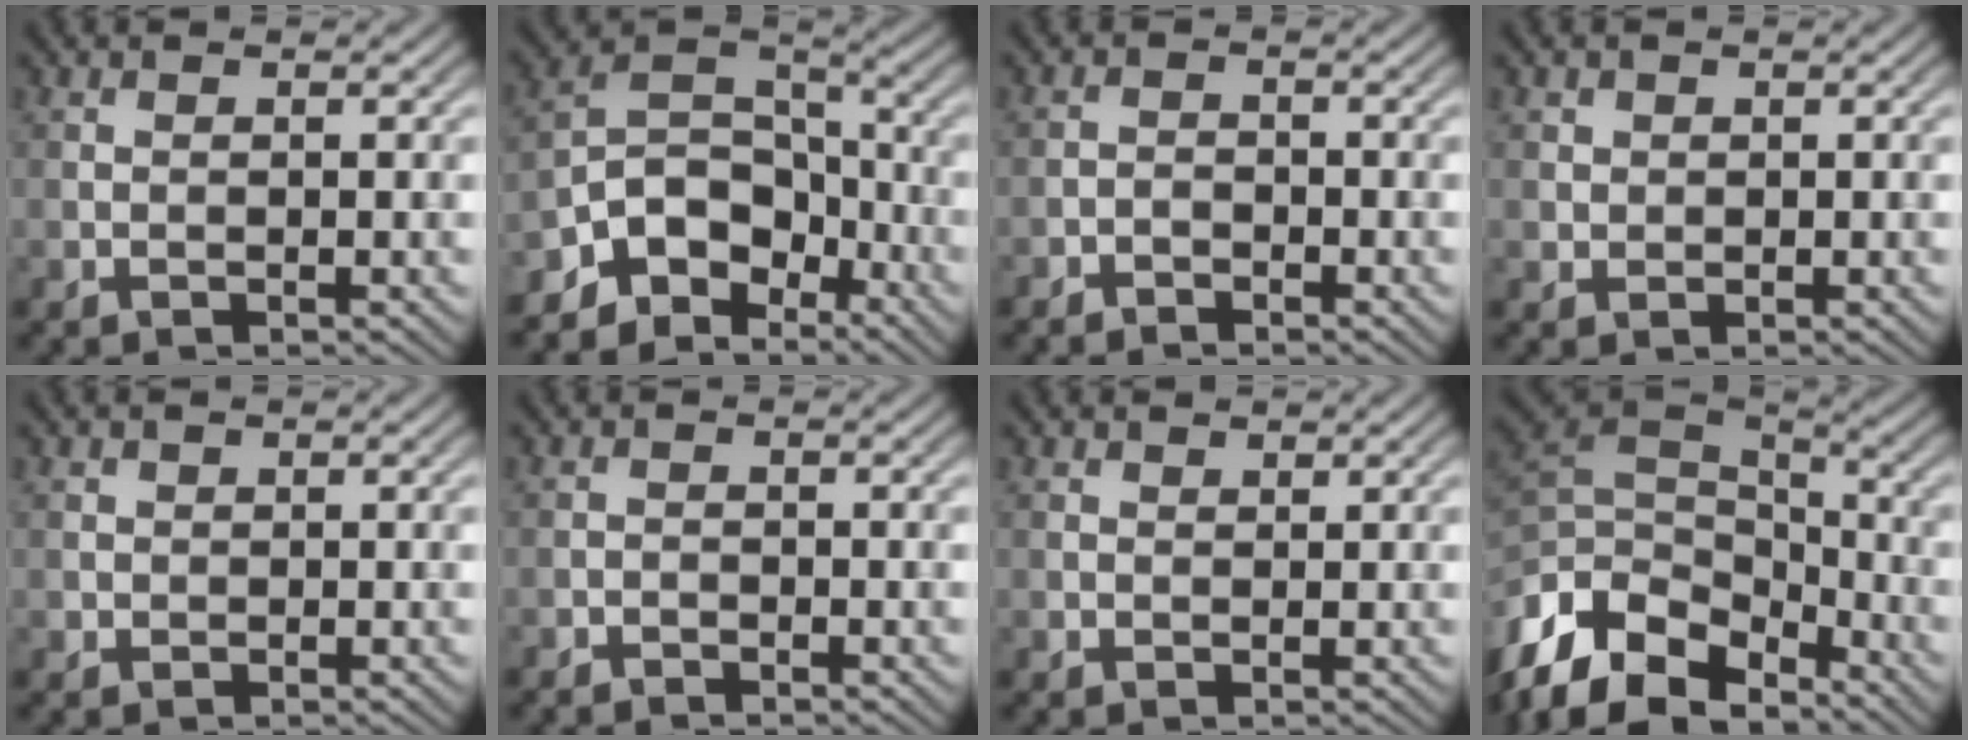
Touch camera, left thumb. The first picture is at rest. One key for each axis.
{"total": 9.3, "fx": -5.9, "fy": 5.6, "fz": 4.6, "tx": -0.076, "ty": 0.001, "tz": -0.127}
{"total": 1.5, "fx": -1.3, "fy": 0.7, "fz": 0.4, "tx": -0.004, "ty": 0.001, "tz": -0.029}
{"total": 1.4, "fx": 0.5, "fy": 1.3, "fz": 0.3, "tx": -0.006, "ty": -0.005, "tz": 0.010}
{"total": 1.1, "fx": 0.3, "fy": 1.1, "fz": 0.2, "tx": -0.002, "ty": -0.005, "tz": 0.006}
{"total": 0.9, "fx": -0.8, "fy": 0.4, "fz": 0.2, "tx": -0.001, "ty": -0.001, "tz": -0.017}
{"total": 1.2, "fx": 0.8, "fy": 0.8, "fz": 0.2, "tx": -0.005, "ty": -0.002, "tz": 0.017}
{"total": 14.2, "fx": -7.3, "fy": 8.8, "fz": 8.4, "tx": -0.237, "ty": -0.014, "tz": -0.127}